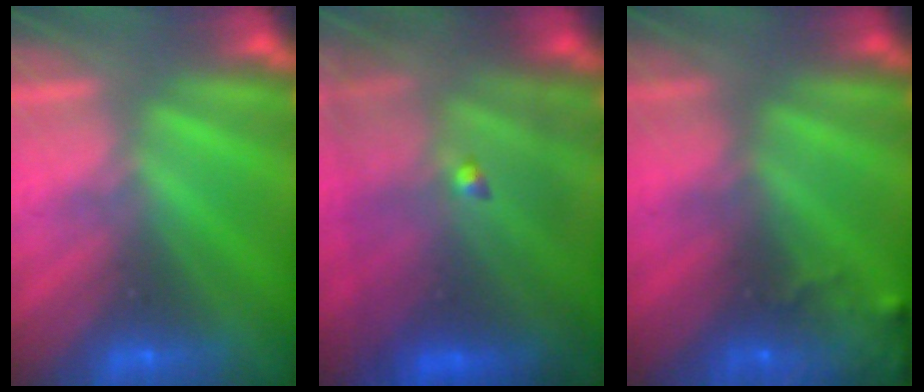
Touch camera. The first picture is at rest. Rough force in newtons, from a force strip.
{"total": 9.2}
{"total": 6.1}